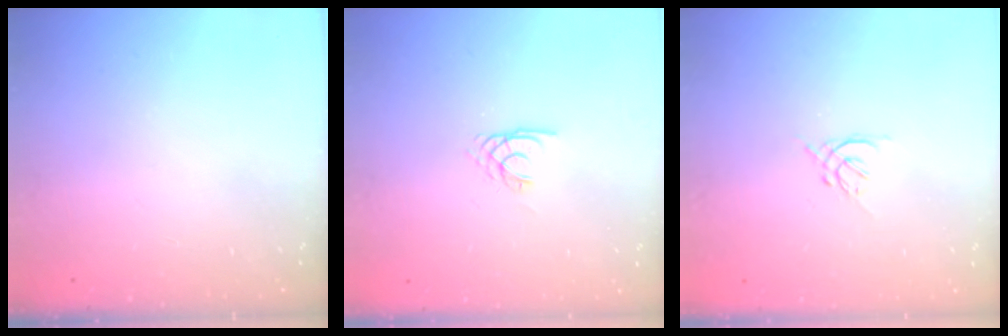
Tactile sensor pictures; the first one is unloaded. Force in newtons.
{"total": 2.2, "press": 2.2, "slide": 0.3}
{"total": 1.3, "press": 1.2, "slide": 0.5}